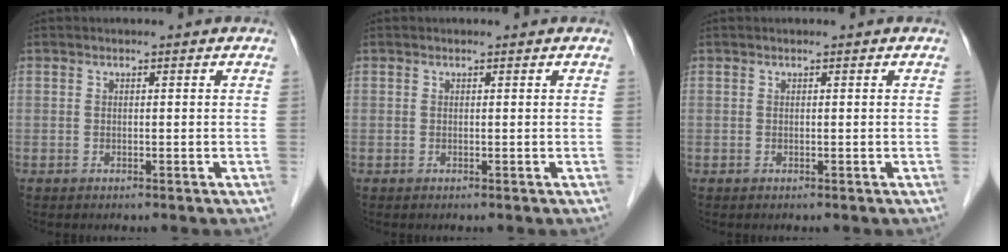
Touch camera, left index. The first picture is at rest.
{"total": 0.0}
{"total": 0.0}